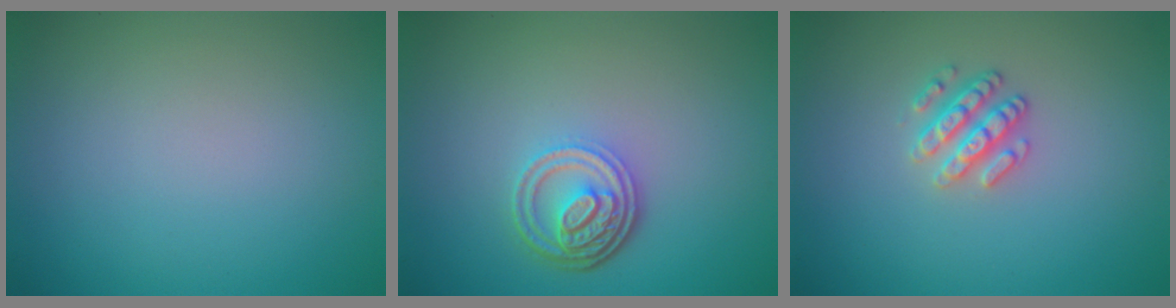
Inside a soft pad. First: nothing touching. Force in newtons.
{"total": 4.4, "press": 3.3, "slide": 2.9}
{"total": 2.5, "press": 2.4, "slide": 0.7}